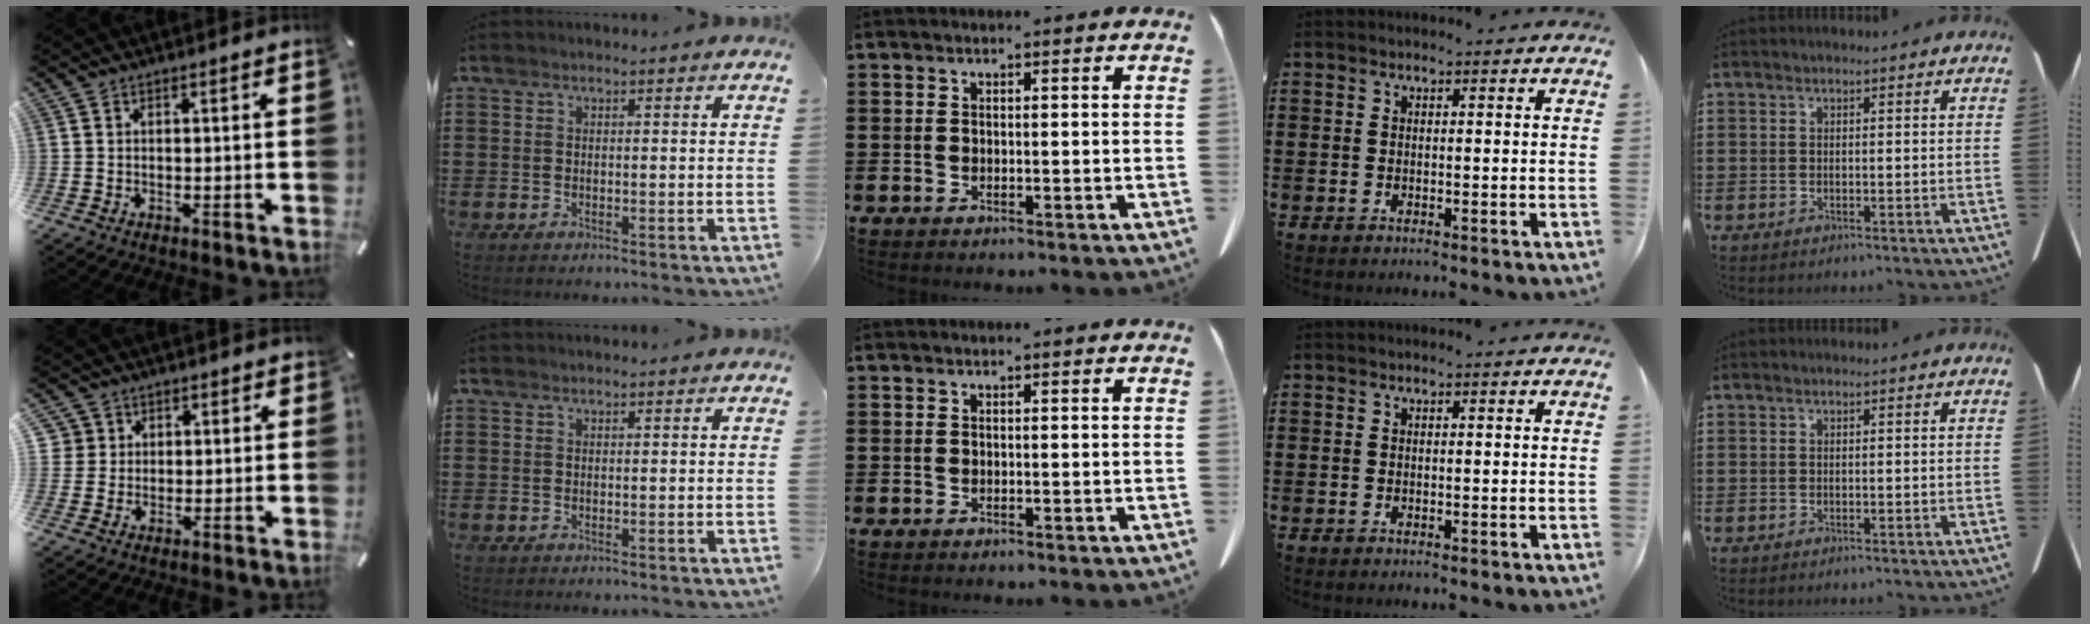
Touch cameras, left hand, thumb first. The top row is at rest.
{"thumb": {"total": 4.8, "force": [1.2, 4.7, 0.5], "torque": [-0.008, 0.007, 0.022]}}